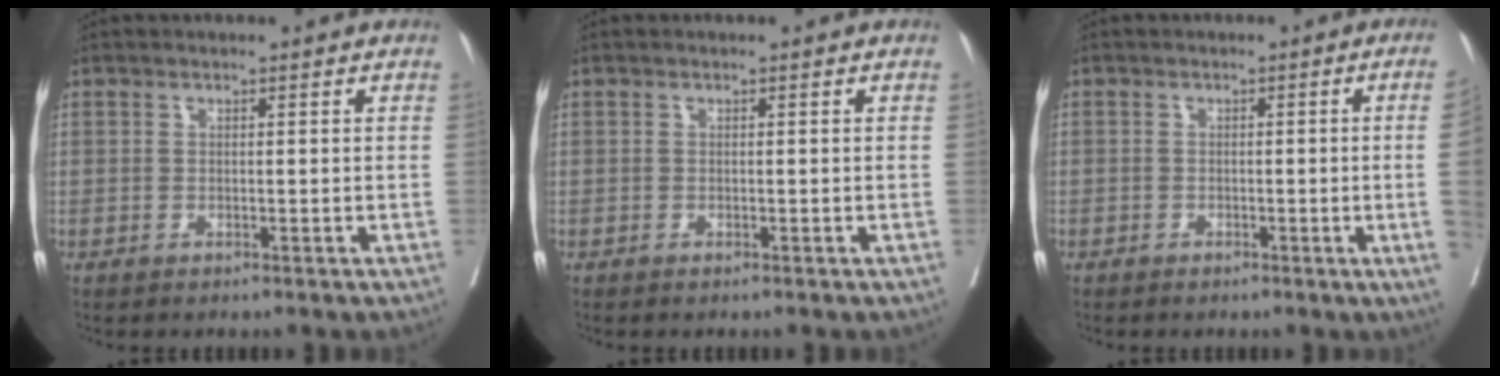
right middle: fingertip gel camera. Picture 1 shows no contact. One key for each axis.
{"total": 0.0}
{"total": 3.8, "fx": -0.6, "fy": -1.1, "fz": 3.6, "tx": -0.038, "ty": -0.005, "tz": -0.011}